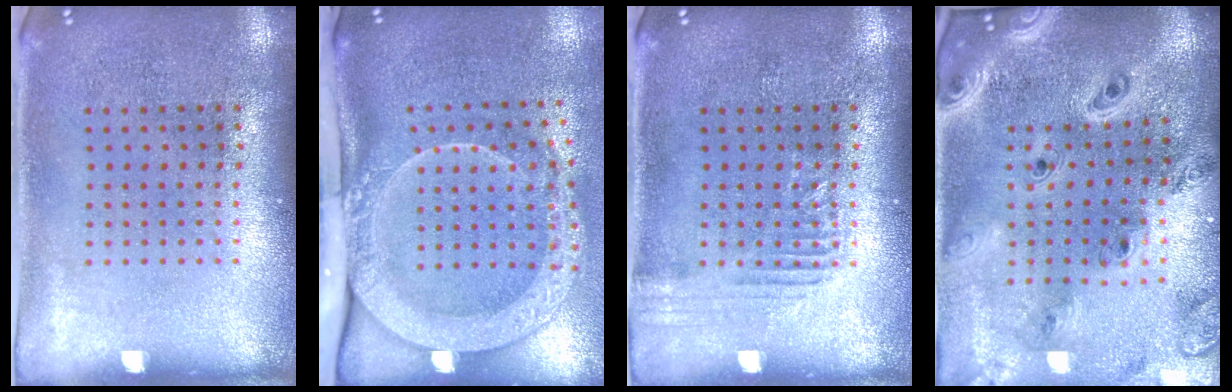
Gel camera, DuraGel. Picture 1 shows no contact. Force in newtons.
{"total": 3.0, "press": 2.2, "slide": 2.1}
{"total": 1.3, "press": 1.3, "slide": 0.2}
{"total": 2.9, "press": 2.4, "slide": 1.6}